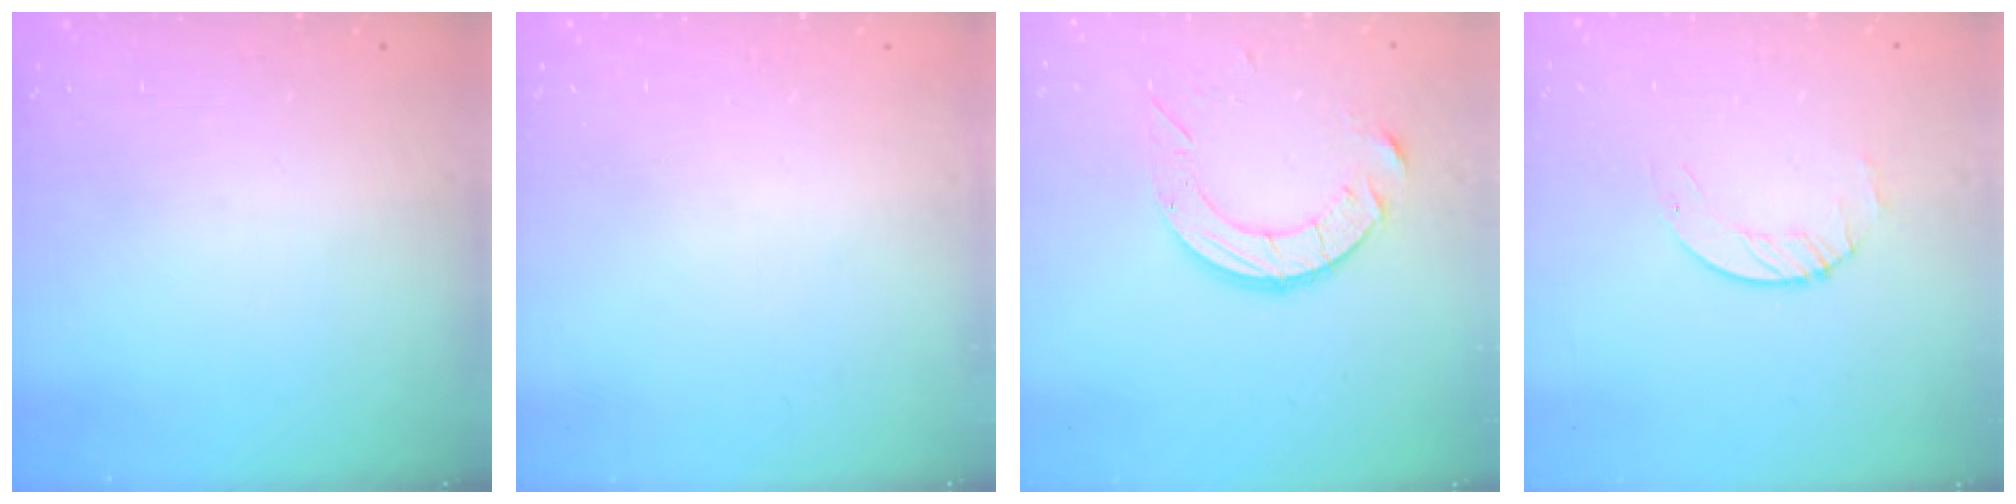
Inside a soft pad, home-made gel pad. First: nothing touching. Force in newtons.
{"total": 0.0}
{"total": 9.8, "press": 9.8, "slide": 0.9}
{"total": 1.7, "press": 1.7, "slide": 0.2}